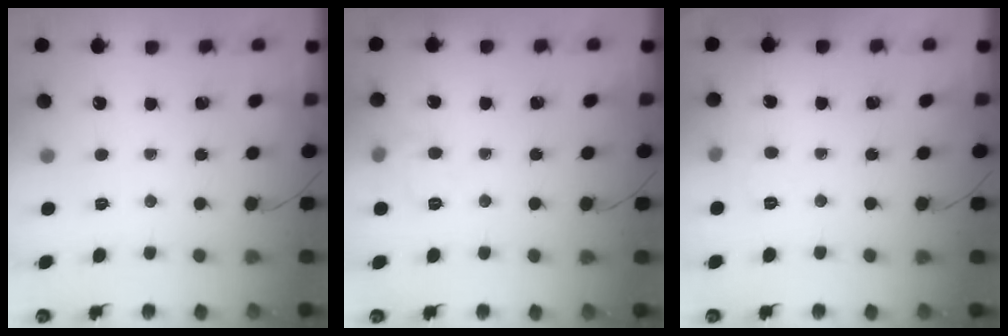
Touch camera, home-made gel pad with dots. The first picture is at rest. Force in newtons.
{"total": 7.7, "press": 7.6, "slide": 1.1}
{"total": 6.1, "press": 6.0, "slide": 1.4}